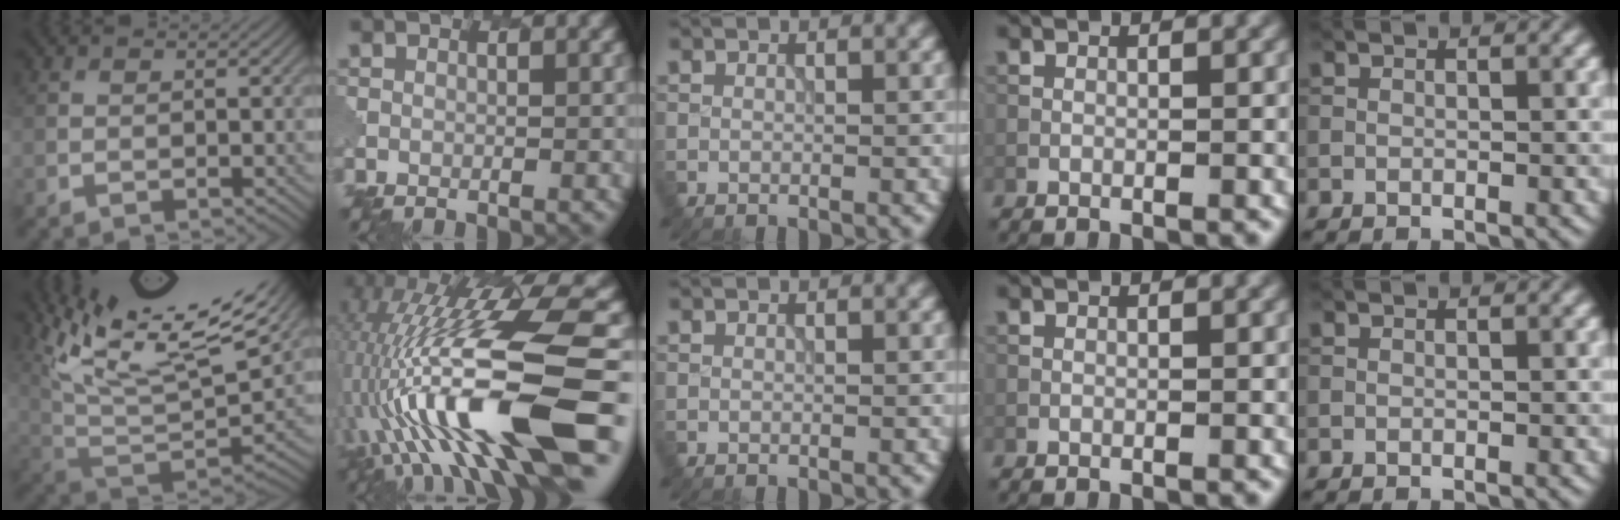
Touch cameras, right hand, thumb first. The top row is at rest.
{"thumb": {"total": 16.0, "force": [10.9, 4.5, 10.9], "torque": [-0.232, 0.010, 0.168]}, "index": {"total": 16.0, "force": [-3.2, 3.9, 15.2], "torque": [-0.281, 0.033, -0.047]}}